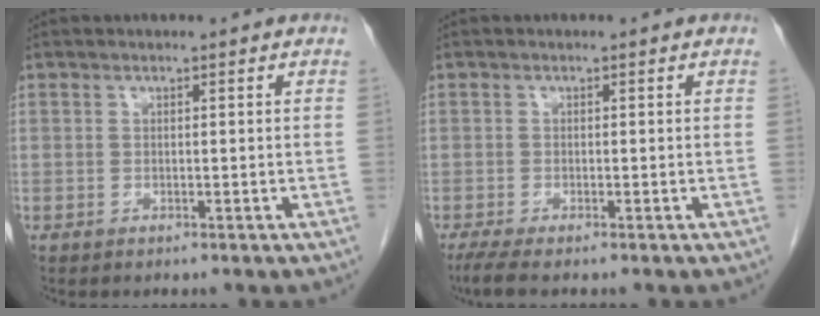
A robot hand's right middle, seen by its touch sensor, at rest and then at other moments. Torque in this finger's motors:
{"motor_torque": [0.59, -0.31, 0.01, 0.03]}